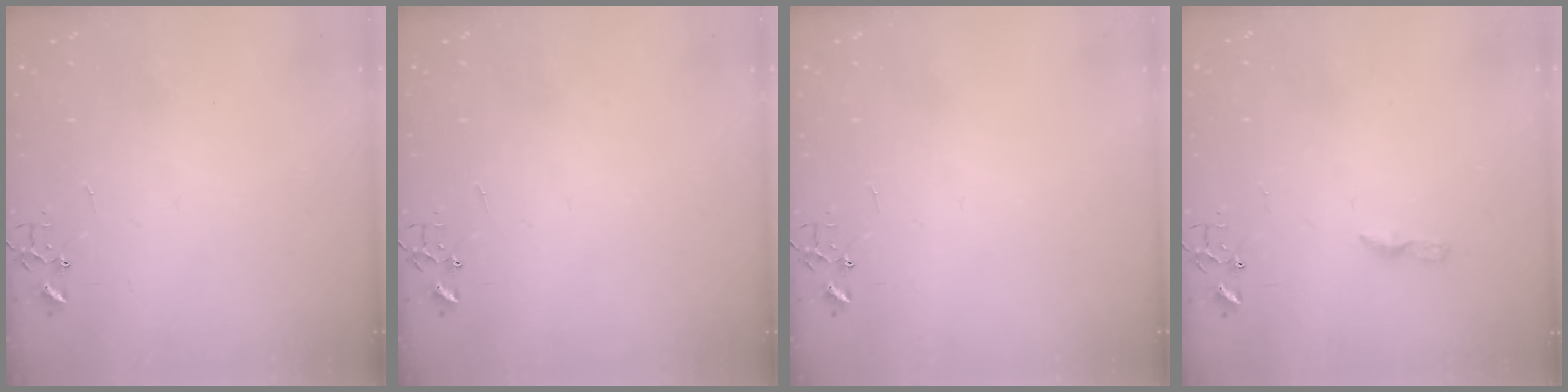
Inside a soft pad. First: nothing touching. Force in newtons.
{"total": 0.0}
{"total": 0.0}
{"total": 3.7, "press": 3.7, "slide": 0.4}